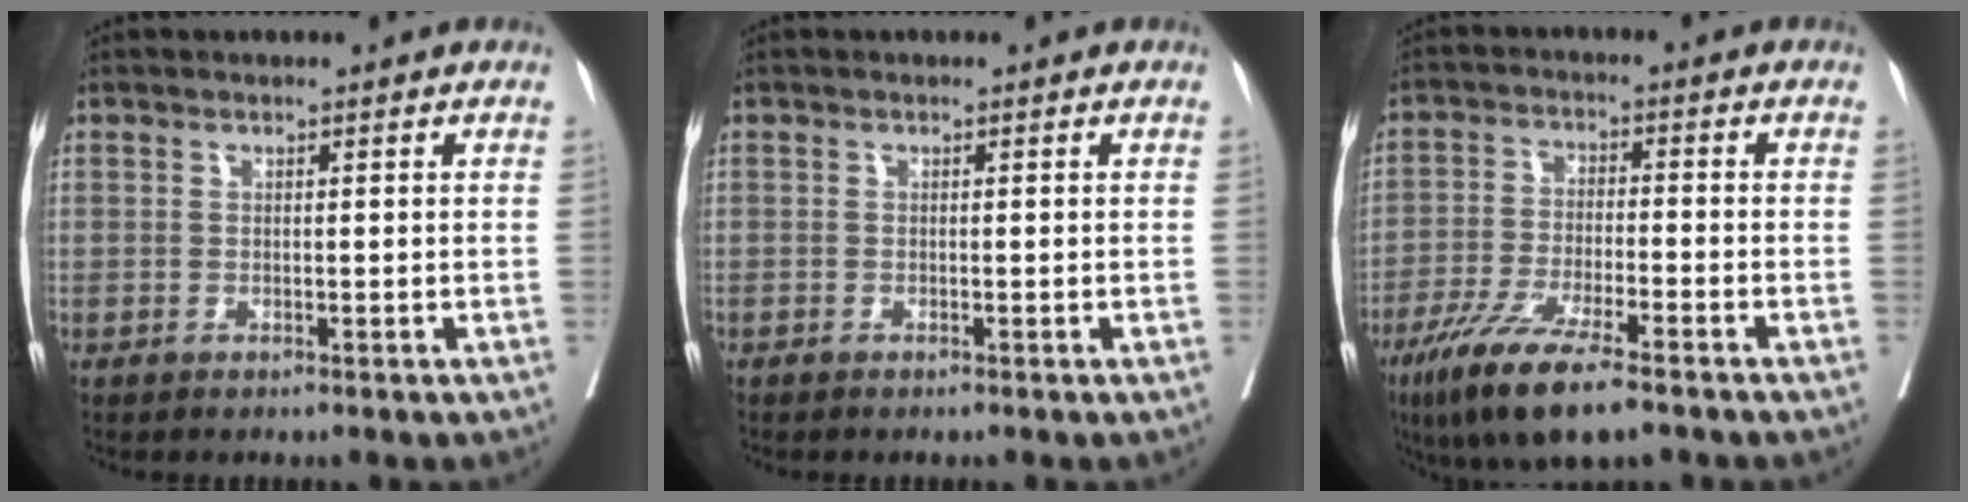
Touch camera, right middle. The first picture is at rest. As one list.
[{"total": 0.0}, {"total": 11.4, "force": [-7.6, 1.6, 8.4], "torque": [-0.154, -0.028, -0.130]}]